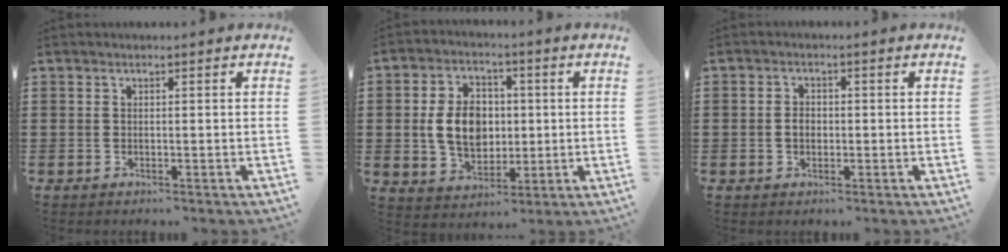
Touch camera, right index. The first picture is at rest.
{"total": 8.4, "force": [0.3, 6.2, 5.6], "torque": [-0.130, 0.010, -0.001]}
{"total": 2.0, "force": [-0.3, 1.5, 1.3], "torque": [-0.028, 0.006, -0.007]}